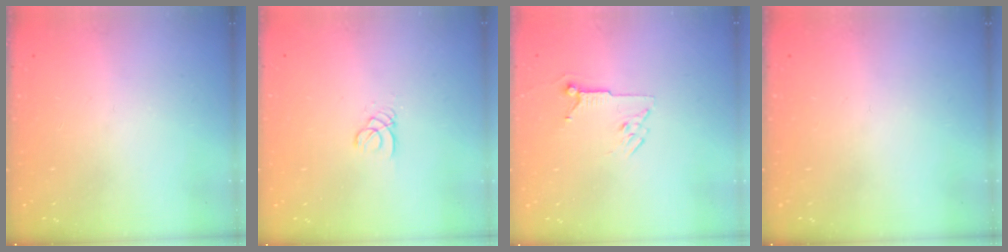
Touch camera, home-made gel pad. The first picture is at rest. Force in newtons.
{"total": 1.8, "press": 1.8, "slide": 0.2}
{"total": 6.0, "press": 6.0, "slide": 0.4}
{"total": 0.0}